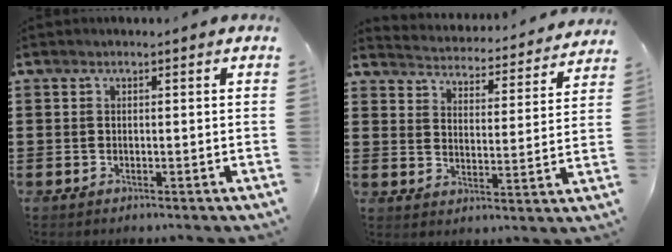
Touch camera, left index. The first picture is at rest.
{"total": 3.6, "force": [3.6, -0.2, -0.2], "torque": [-0.020, -0.037, 0.055]}